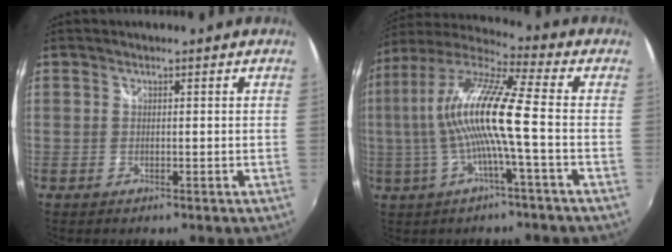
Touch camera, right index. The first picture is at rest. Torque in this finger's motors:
{"motor_torque": [1.62, -0.52, 1.05, 0.21]}